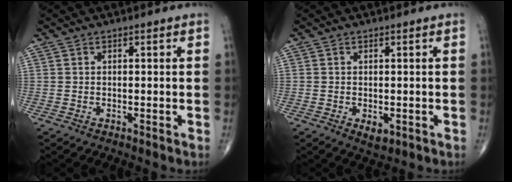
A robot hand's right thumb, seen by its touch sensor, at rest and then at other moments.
{"total": 2.4, "force": [-0.7, 1.5, 1.7], "torque": [-0.021, -0.003, -0.004]}